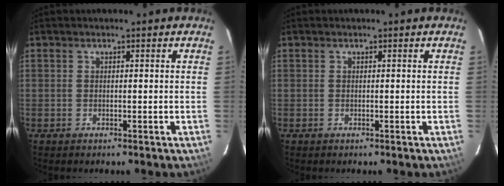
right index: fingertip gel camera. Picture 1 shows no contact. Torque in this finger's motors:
{"motor_torque": [-0.12, -0.04, 0.01, -0.01]}